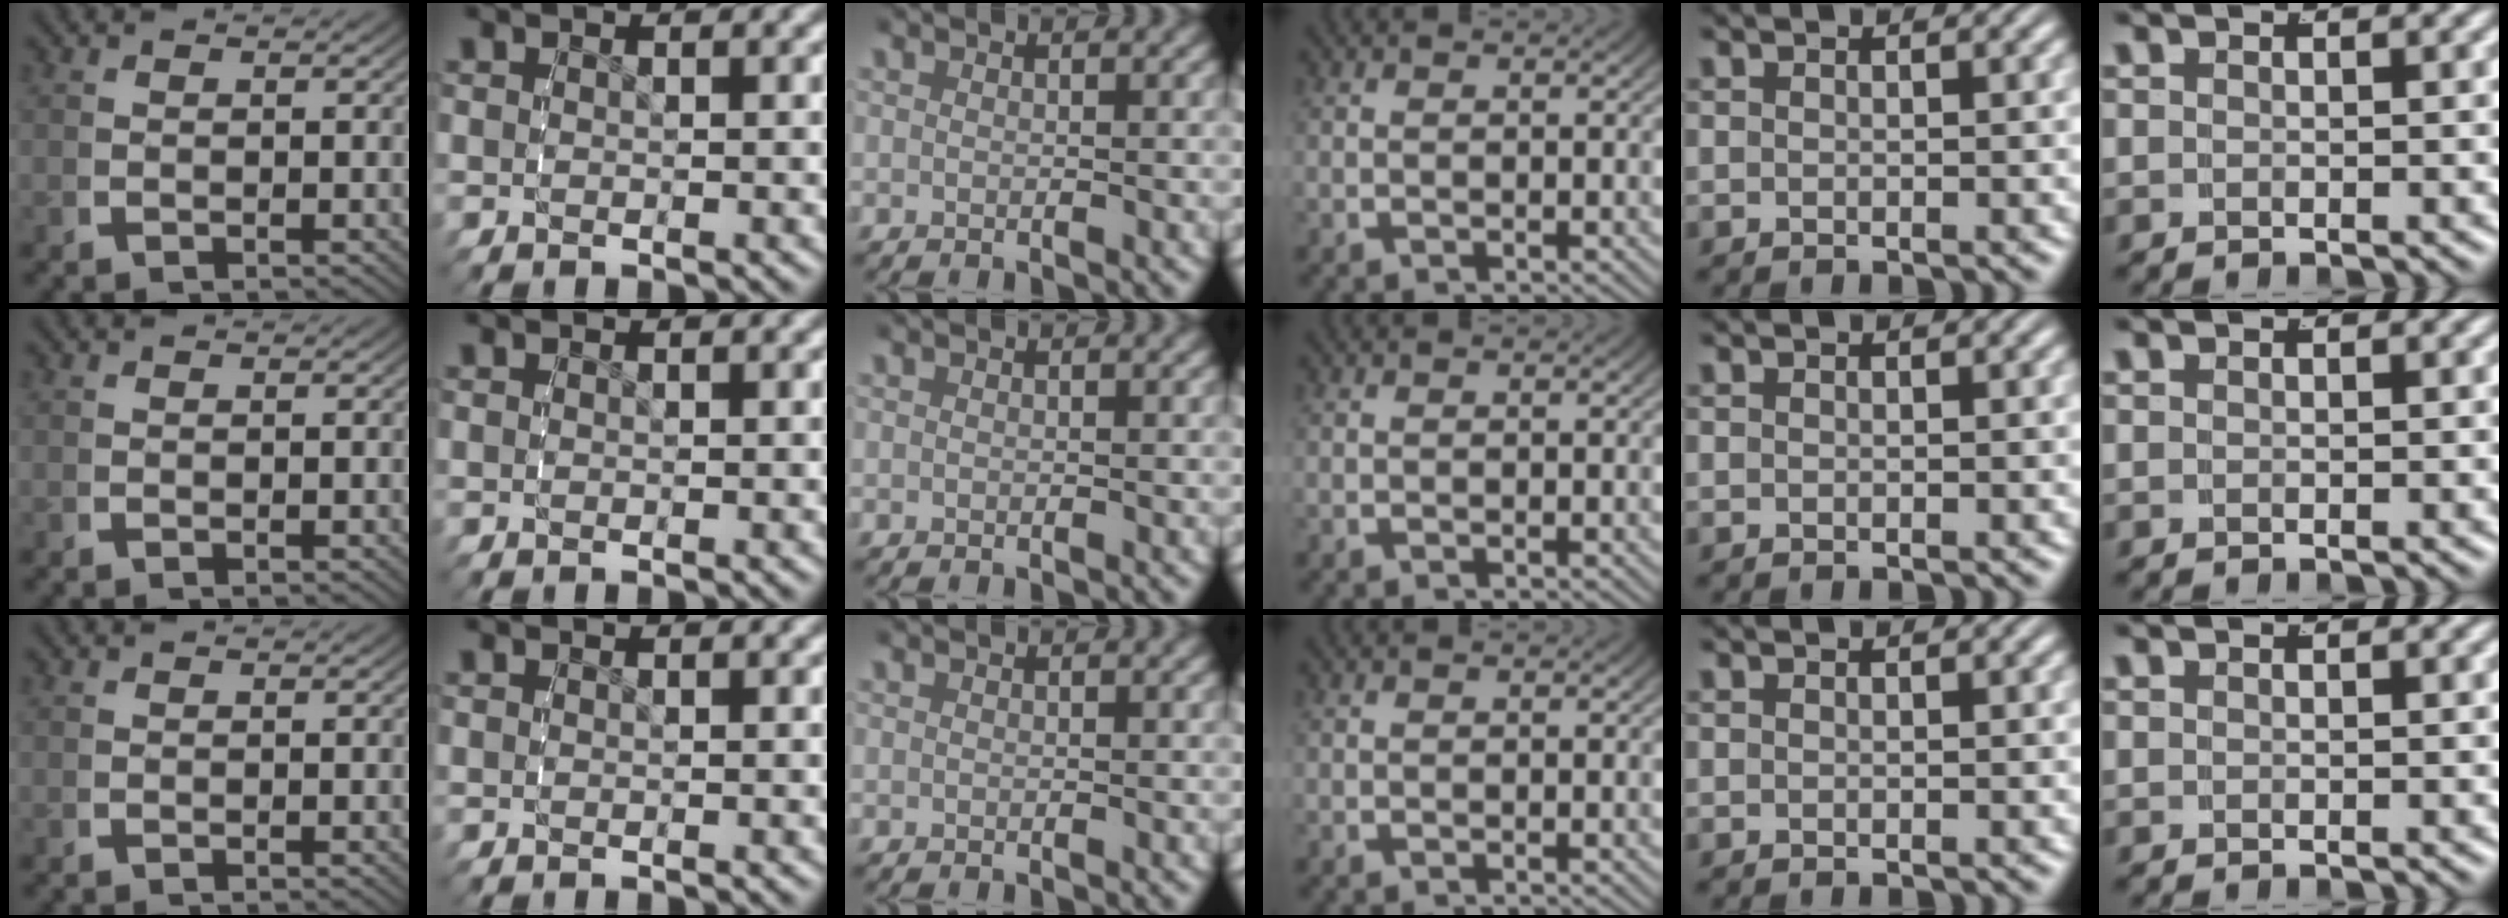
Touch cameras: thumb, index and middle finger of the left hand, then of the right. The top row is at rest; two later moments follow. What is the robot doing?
{"motion": "reach", "object": "glasses case"}